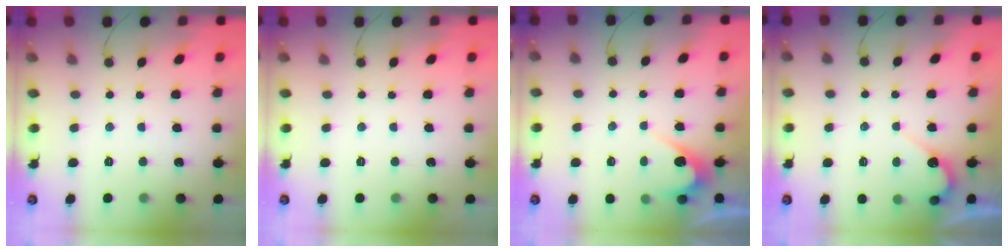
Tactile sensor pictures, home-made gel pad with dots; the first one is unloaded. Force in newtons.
{"total": 0.0}
{"total": 3.2, "press": 3.2, "slide": 0.3}
{"total": 4.5, "press": 4.5, "slide": 0.3}